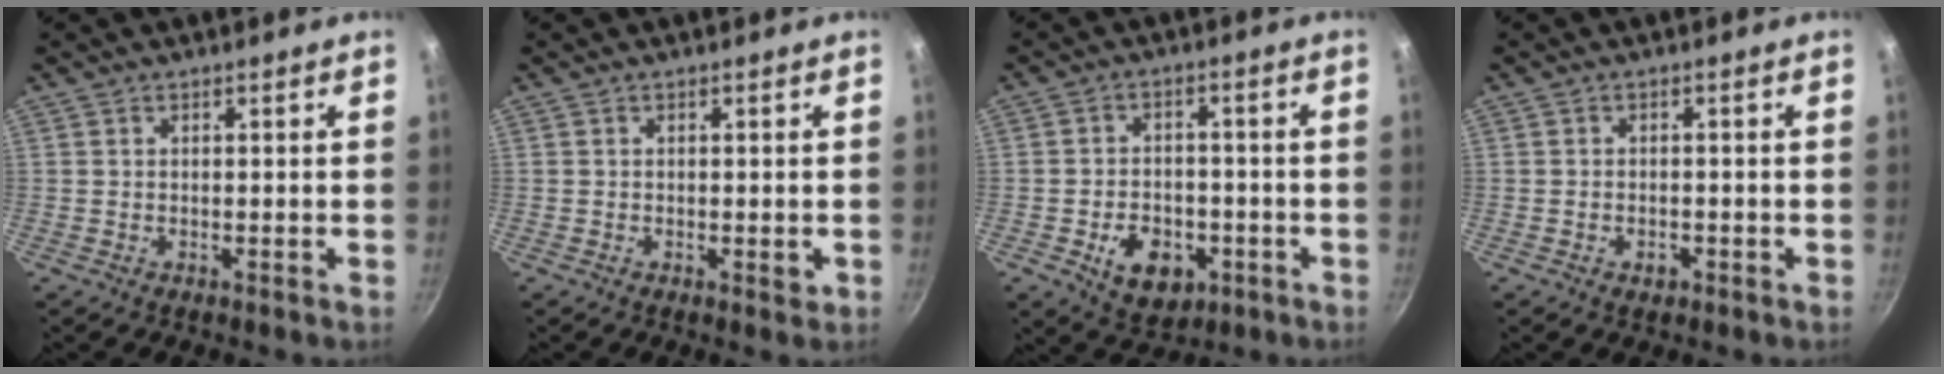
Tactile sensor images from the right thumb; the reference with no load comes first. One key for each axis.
{"total": 1.4, "fx": -0.3, "fy": 0.7, "fz": 1.2, "tx": -0.008, "ty": -0.001, "tz": -0.003}
{"total": 9.1, "fx": -3.3, "fy": 6.3, "fz": 5.6, "tx": -0.059, "ty": 0.017, "tz": -0.045}
{"total": 1.7, "fx": -0.8, "fy": 1.2, "fz": 0.9, "tx": -0.007, "ty": 0.007, "tz": -0.010}